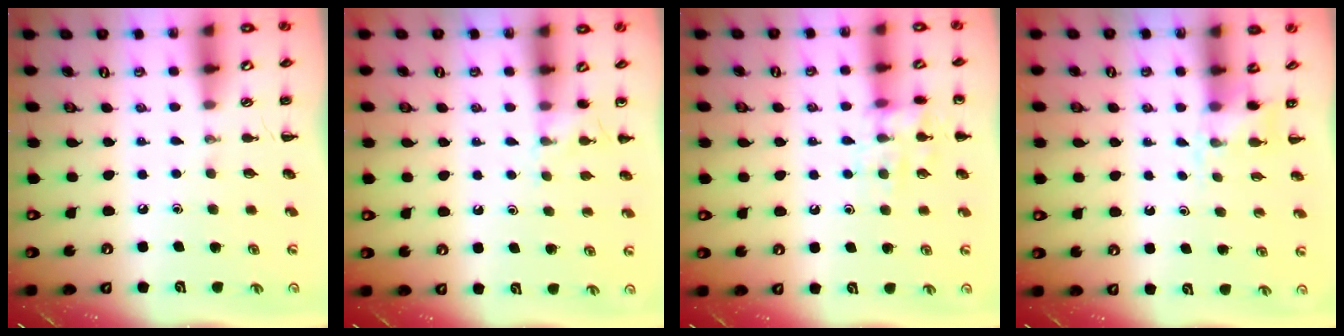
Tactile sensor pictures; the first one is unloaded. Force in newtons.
{"total": 5.5, "press": 5.1, "slide": 2.0}
{"total": 11.5, "press": 11.5, "slide": 0.8}
{"total": 3.1, "press": 2.9, "slide": 1.1}